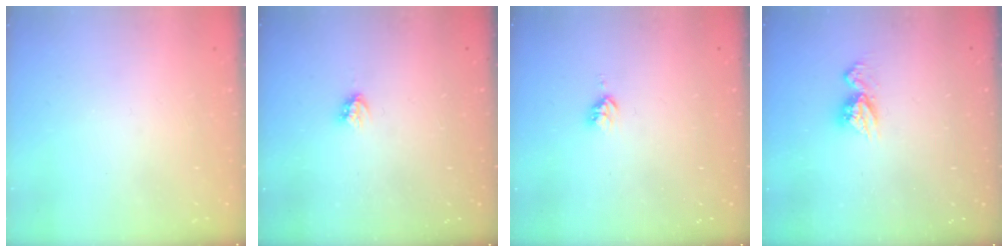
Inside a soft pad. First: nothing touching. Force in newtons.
{"total": 3.3, "press": 3.3, "slide": 0.1}
{"total": 3.4, "press": 3.4, "slide": 0.5}
{"total": 8.3, "press": 8.2, "slide": 0.8}